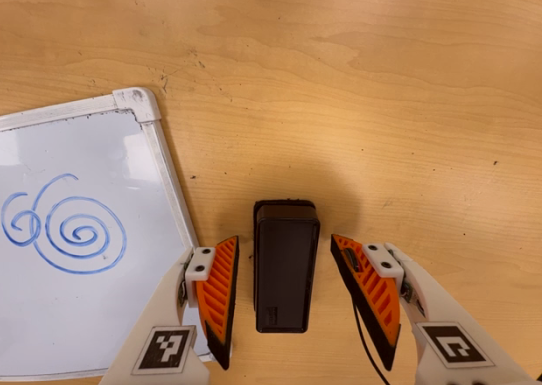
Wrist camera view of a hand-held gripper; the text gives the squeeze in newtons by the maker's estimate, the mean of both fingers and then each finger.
{"total": 0.0}